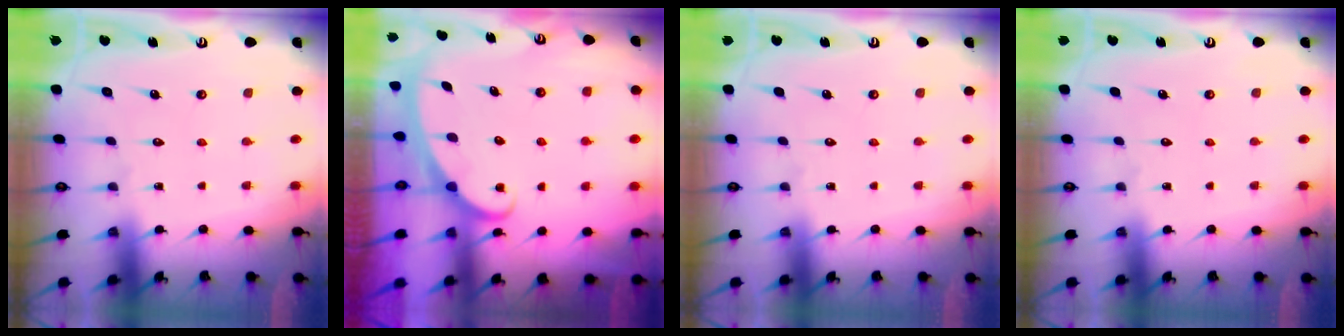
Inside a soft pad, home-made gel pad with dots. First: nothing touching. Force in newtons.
{"total": 2.5, "press": 2.4, "slide": 0.3}
{"total": 0.0}
{"total": 0.0}